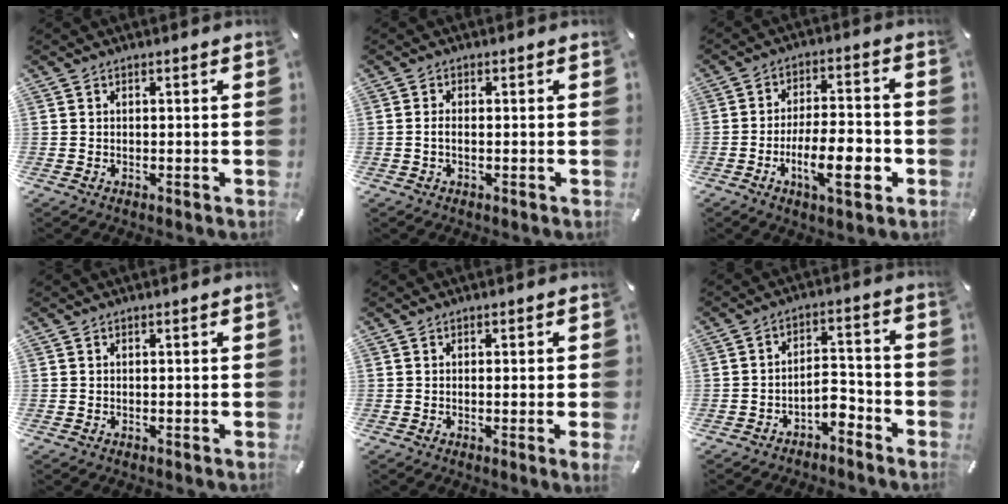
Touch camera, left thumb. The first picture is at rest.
{"total": 1.7, "force": [-0.4, 0.5, 1.6], "torque": [-0.029, 0.001, -0.006]}
{"total": 13.6, "force": [-4.7, 4.6, 11.9], "torque": [-0.203, 0.006, -0.081]}
{"total": 0.0}
{"total": 2.0, "force": [-0.1, -0.3, 1.9], "torque": [-0.031, -0.008, -0.002]}
{"total": 5.5, "force": [-3.9, 2.7, 2.8], "torque": [-0.050, 0.020, -0.075]}